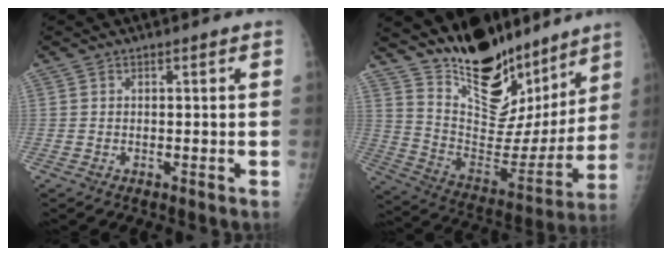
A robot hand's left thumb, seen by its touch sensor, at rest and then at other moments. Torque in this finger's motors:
{"motor_torque": [0.42, 0.36, 1.17, -1.20, 0.05]}